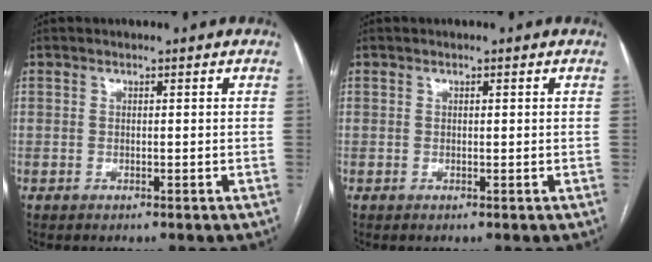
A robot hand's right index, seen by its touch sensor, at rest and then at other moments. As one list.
[{"total": 0.0}]